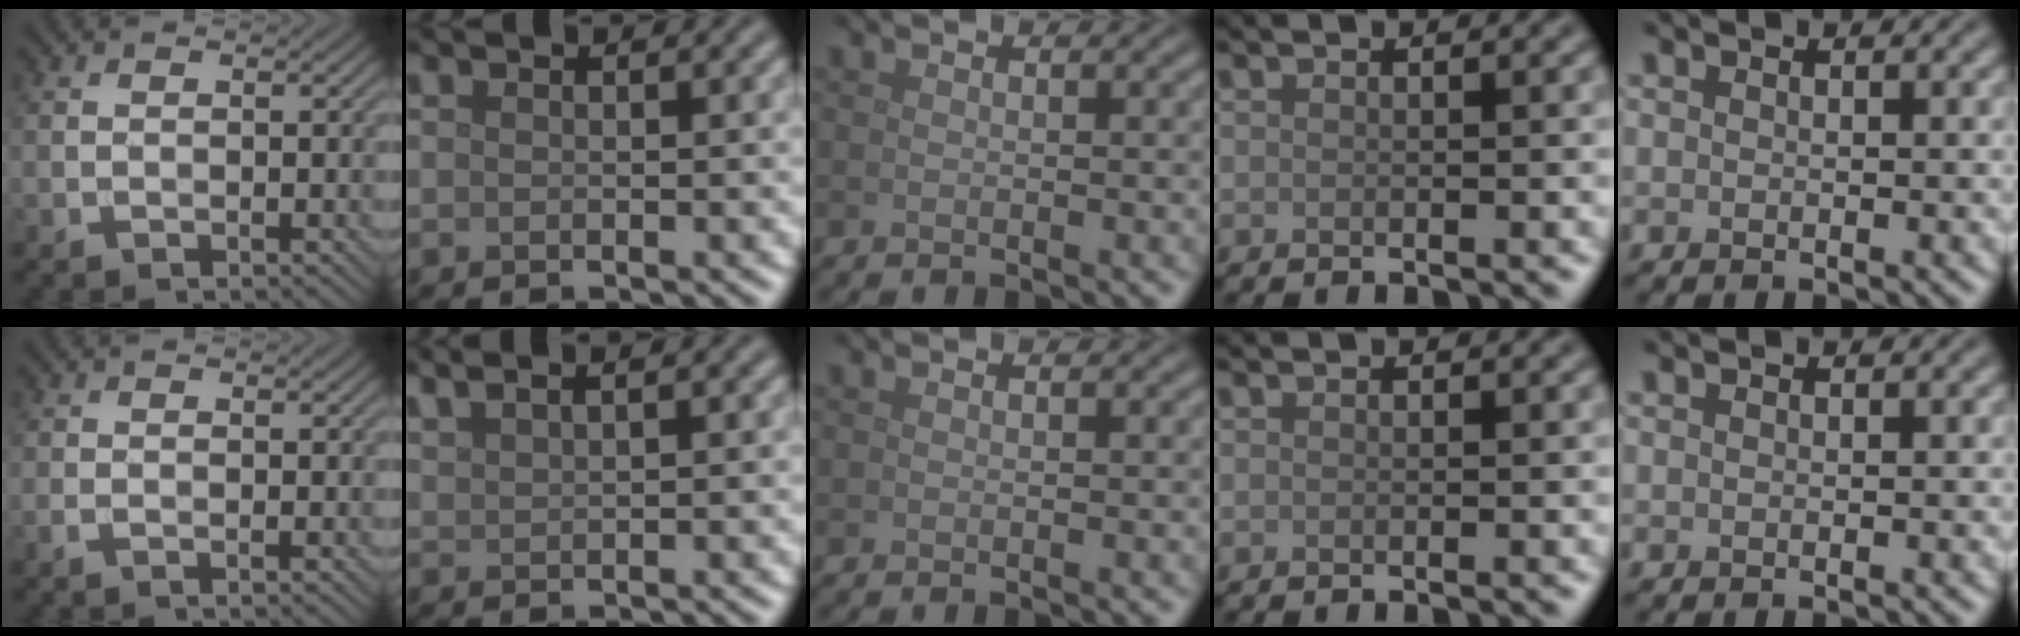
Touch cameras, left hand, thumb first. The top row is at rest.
{"thumb": {"total": 0.9, "force": [-0.4, 0.2, 0.7], "torque": [-0.019, -0.001, -0.011]}, "index": {"total": 3.4, "force": [2.5, 1.1, 2.0], "torque": [-0.018, 0.019, 0.021]}}